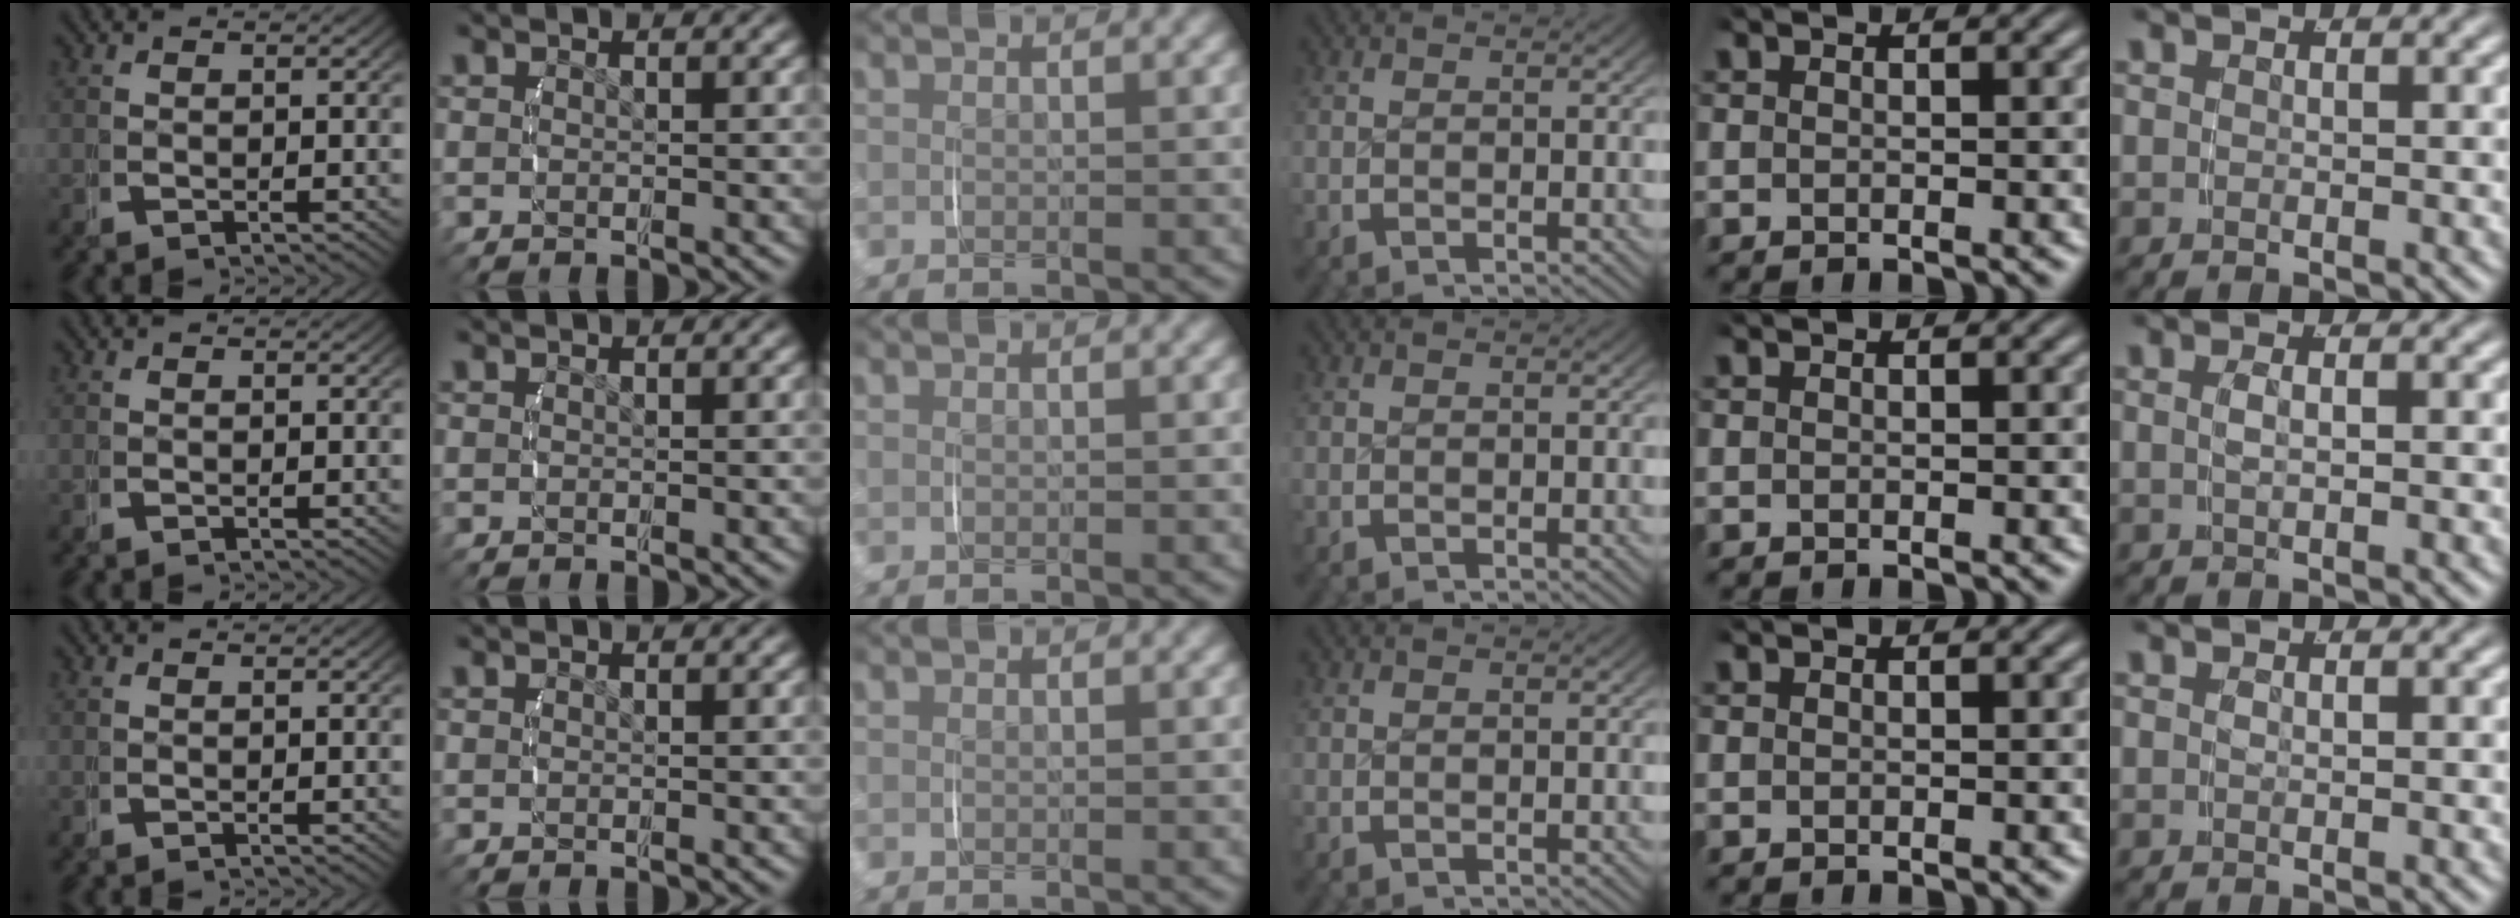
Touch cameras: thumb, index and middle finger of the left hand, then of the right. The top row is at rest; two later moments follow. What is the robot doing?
{"motion": "lift_and_place", "object": "jewelry box"}